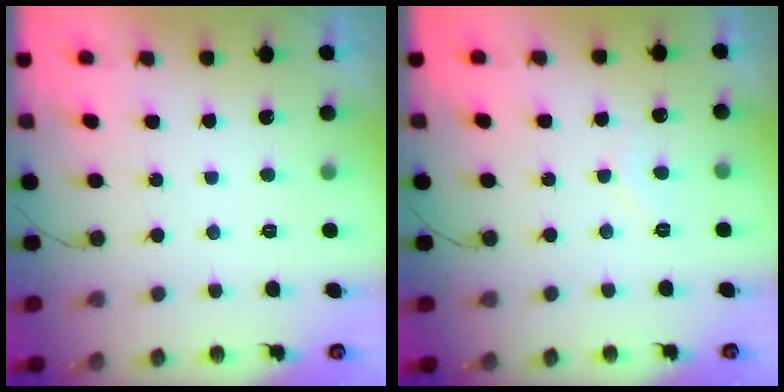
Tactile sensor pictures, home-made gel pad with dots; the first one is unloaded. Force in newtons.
{"total": 4.1, "press": 4.1, "slide": 0.4}